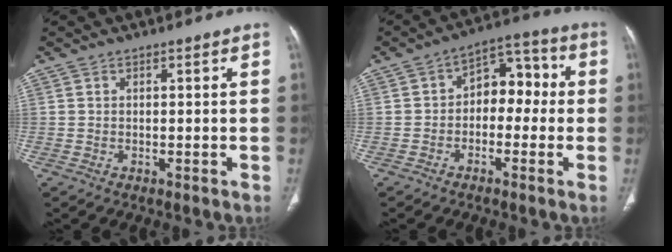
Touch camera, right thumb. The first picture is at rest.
{"total": 8.8, "force": [-0.7, 6.0, 6.3], "torque": [-0.046, 0.045, -0.027]}